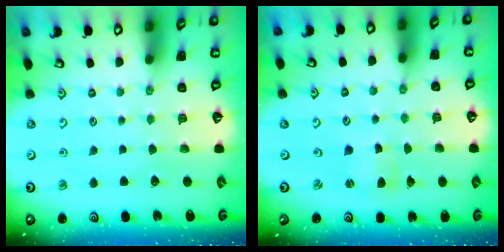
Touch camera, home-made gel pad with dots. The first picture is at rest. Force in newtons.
{"total": 1.1, "press": 1.1, "slide": 0.2}